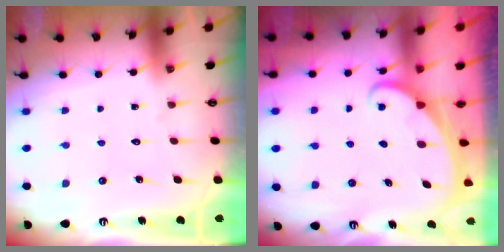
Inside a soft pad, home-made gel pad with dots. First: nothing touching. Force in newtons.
{"total": 1.6, "press": 1.6, "slide": 0.1}